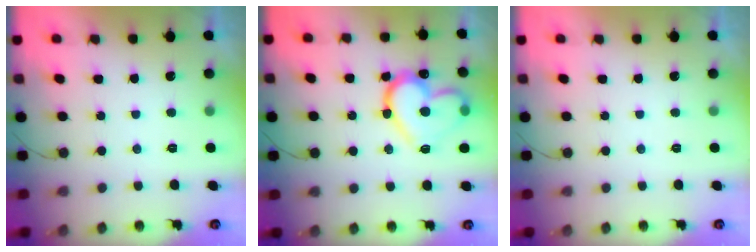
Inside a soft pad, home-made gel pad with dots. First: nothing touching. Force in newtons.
{"total": 19.2, "press": 19.1, "slide": 2.2}
{"total": 0.0}